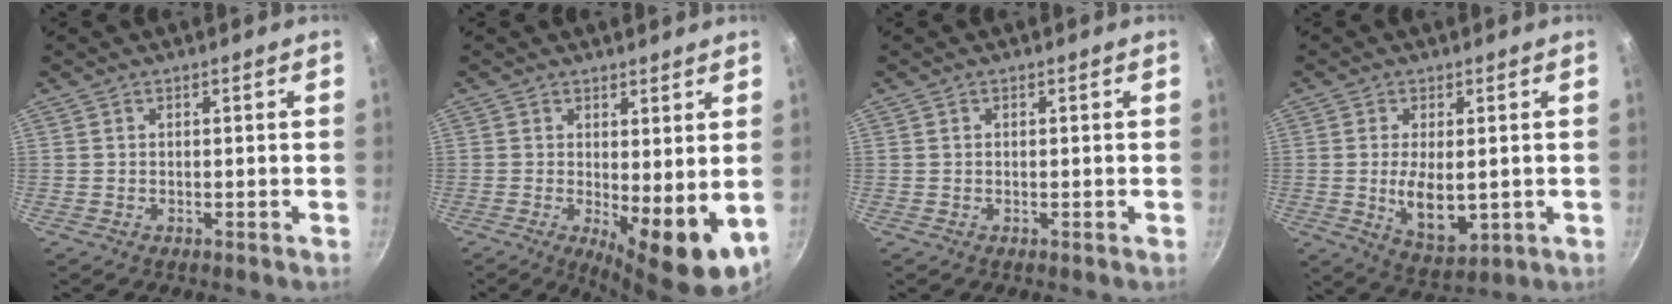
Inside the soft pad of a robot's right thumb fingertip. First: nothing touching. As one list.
[{"total": 9.7, "force": [-0.3, 3.5, 9.0], "torque": [-0.109, -0.014, 0.007]}, {"total": 0.0}, {"total": 8.8, "force": [-0.4, 4.3, 7.6], "torque": [-0.129, -0.013, 0.006]}]